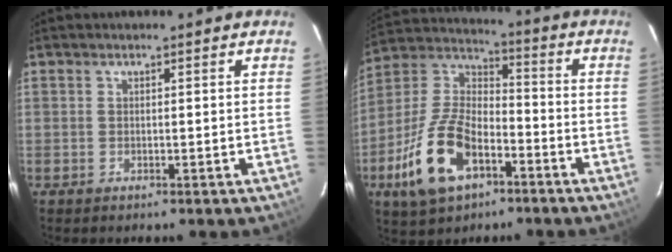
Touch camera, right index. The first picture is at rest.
{"total": 17.0, "force": [-7.8, 9.1, 11.9], "torque": [-0.260, 0.006, -0.141]}